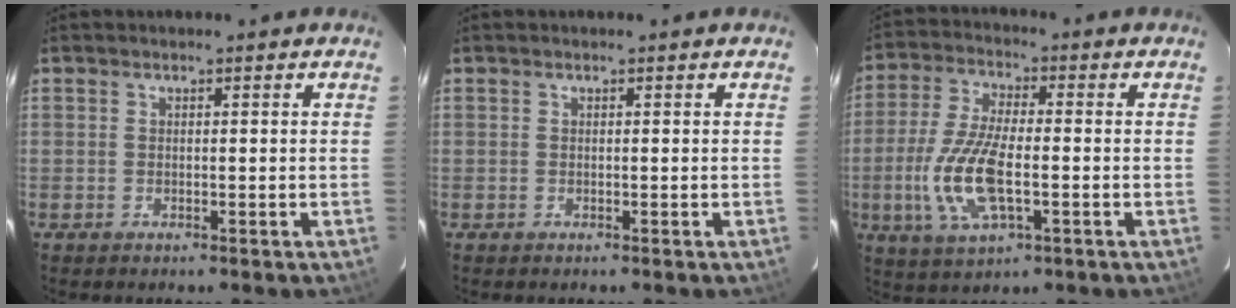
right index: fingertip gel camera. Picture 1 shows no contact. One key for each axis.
{"total": 0.0}
{"total": 13.0, "fx": -2.9, "fy": 4.8, "fz": 11.7, "tx": -0.253, "ty": -0.006, "tz": -0.055}